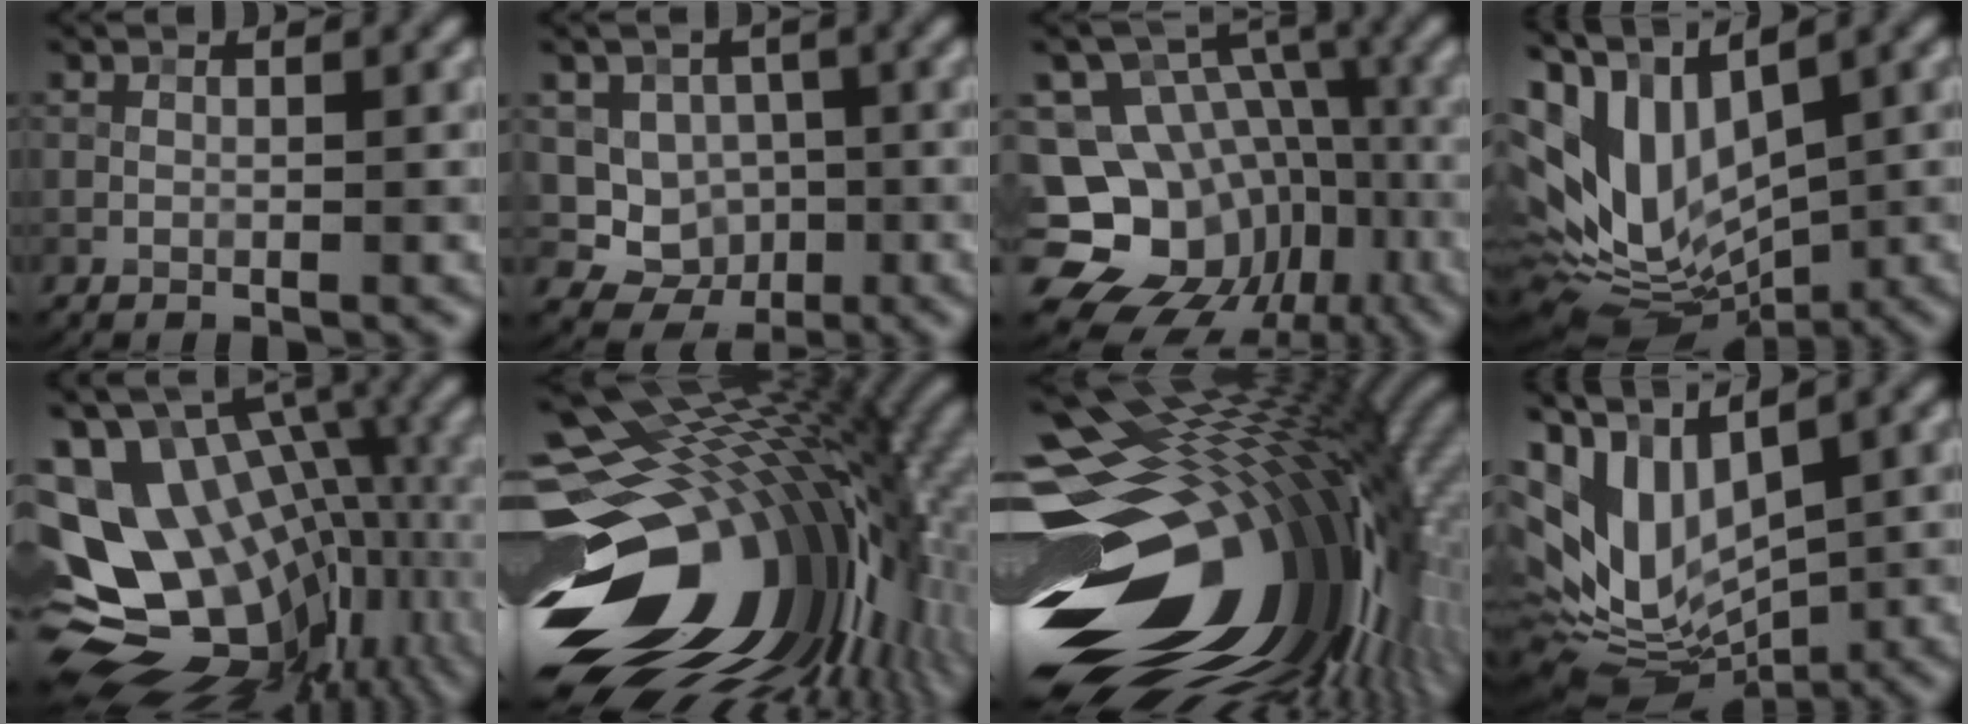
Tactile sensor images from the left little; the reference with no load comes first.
{"total": 5.4, "force": [-0.7, 4.8, 2.2], "torque": [-0.009, -0.003, -0.025]}
{"total": 16.1, "force": [-6.6, 13.3, 6.3], "torque": [-0.108, -0.007, -0.100]}
{"total": 11.5, "force": [1.8, 6.7, 9.1], "torque": [-0.197, -0.011, 0.044]}
{"total": 17.5, "force": [-0.1, 11.9, 12.8], "torque": [-0.199, -0.006, 0.037]}
{"total": 20.4, "force": [-3.5, 13.5, 14.9], "torque": [-0.264, -0.022, -0.039]}
{"total": 21.0, "force": [-2.9, 12.2, 16.8], "torque": [-0.298, -0.040, -0.036]}
{"total": 9.2, "force": [1.6, 5.2, 7.4], "torque": [-0.160, -0.013, 0.036]}